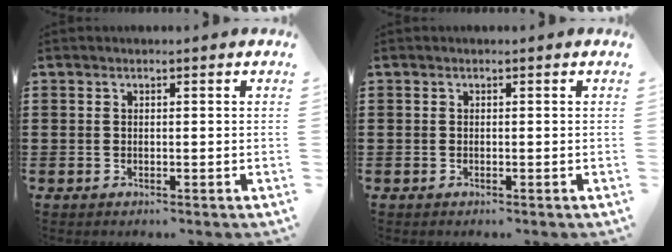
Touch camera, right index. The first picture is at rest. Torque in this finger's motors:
{"motor_torque": [0.00, 0.00, 0.00, 0.00]}